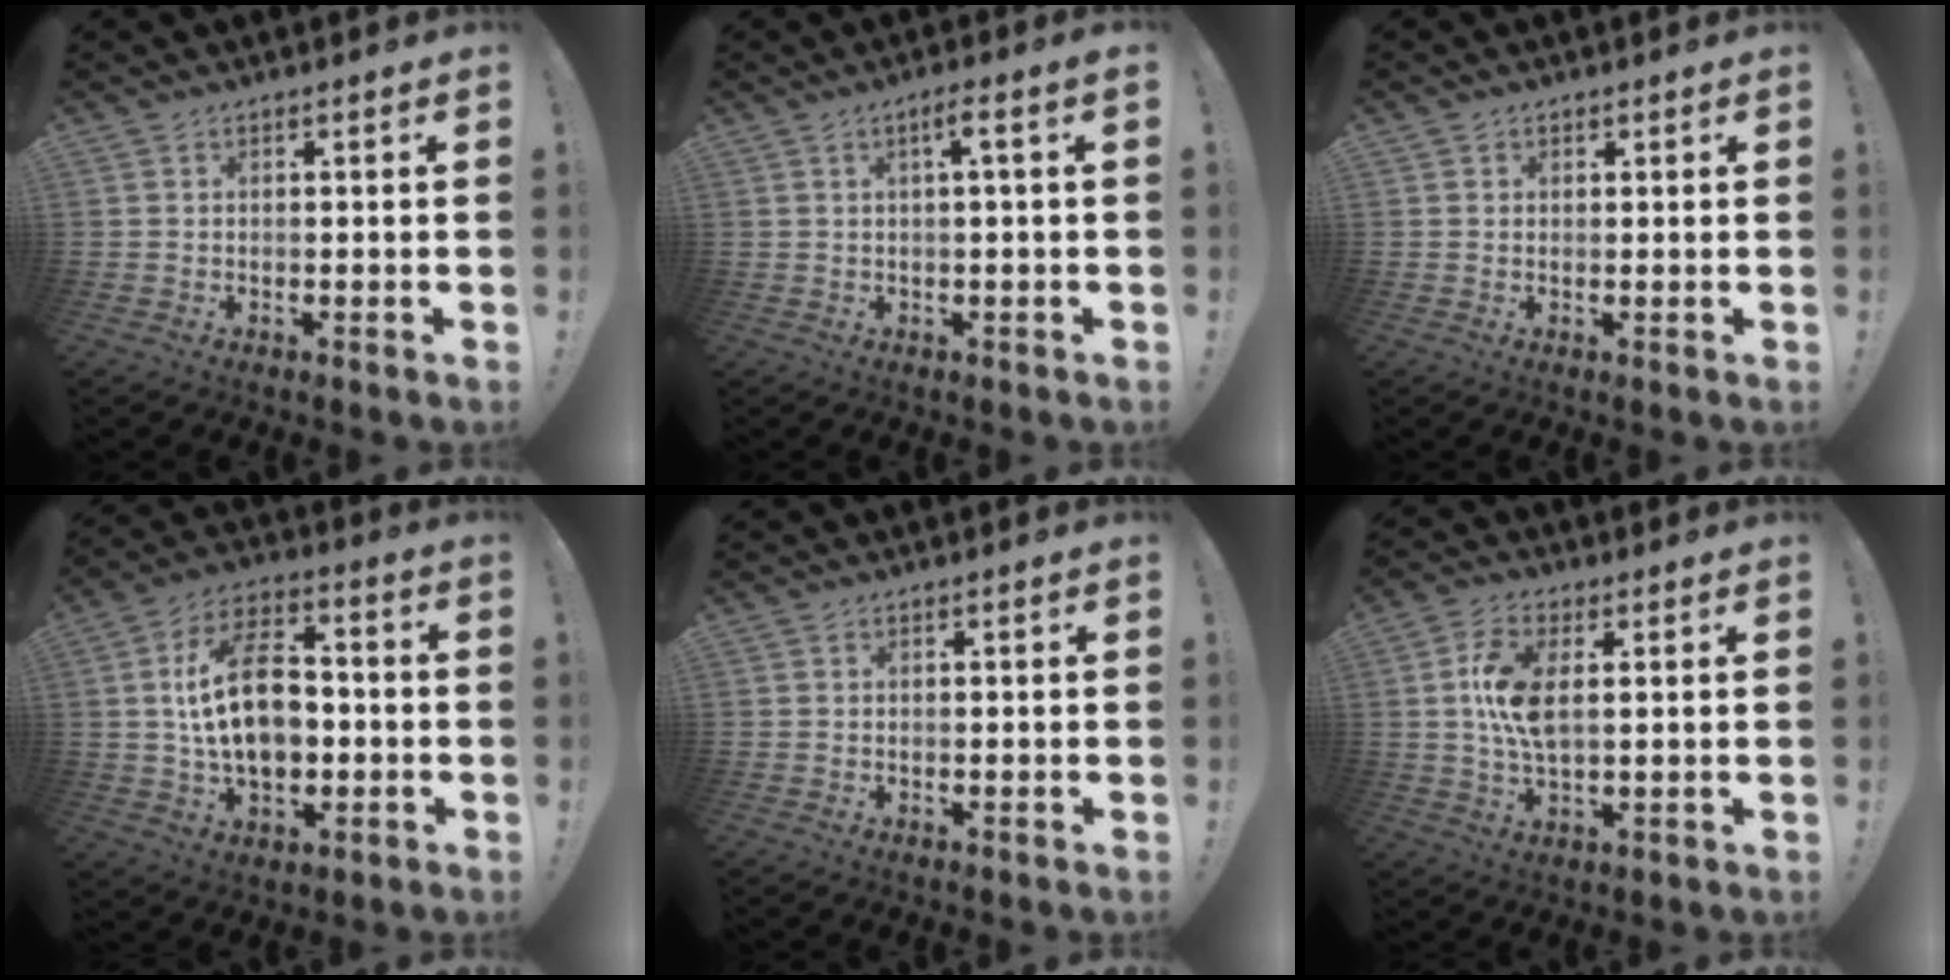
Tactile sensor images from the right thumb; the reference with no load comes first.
{"total": 3.6, "force": [0.8, -0.3, 3.4], "torque": [-0.053, -0.004, 0.006]}
{"total": 1.0, "force": [0.7, 0.8, 0.1], "torque": [0.004, -0.003, 0.012]}
{"total": 18.6, "force": [-0.4, 11.9, 14.3], "torque": [-0.245, 0.011, -0.006]}
{"total": 0.0}
{"total": 10.5, "force": [1.6, 5.2, 9.0], "torque": [-0.168, -0.009, 0.025]}